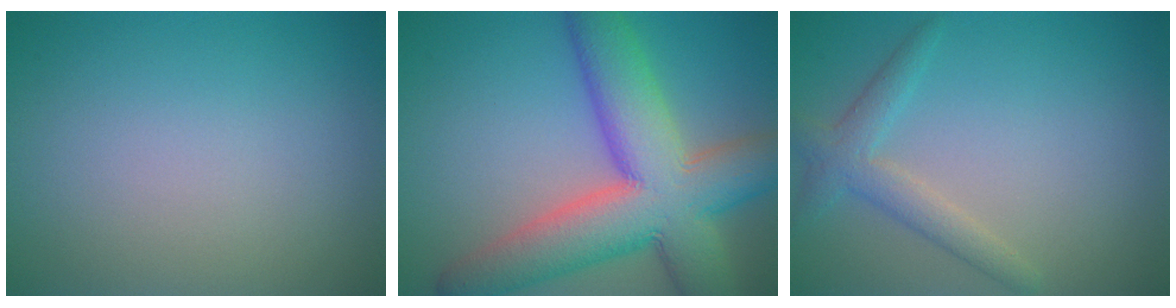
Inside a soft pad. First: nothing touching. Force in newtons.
{"total": 11.9, "press": 11.8, "slide": 0.6}
{"total": 2.6, "press": 2.6, "slide": 0.1}